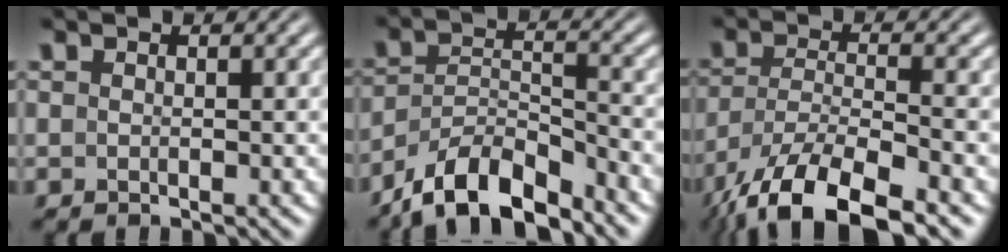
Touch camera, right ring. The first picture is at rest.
{"total": 7.2, "force": [-5.5, 3.2, 3.3], "torque": [-0.050, -0.012, -0.087]}
{"total": 9.3, "force": [-5.6, 4.1, 6.2], "torque": [-0.131, -0.044, -0.065]}